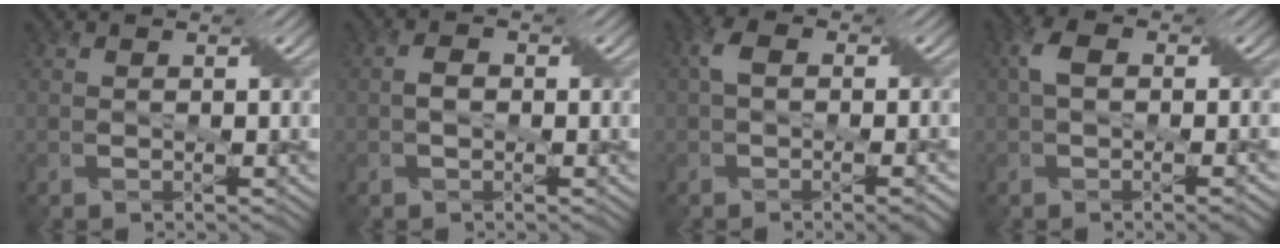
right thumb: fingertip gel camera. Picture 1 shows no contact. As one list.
[{"total": 1.7, "force": [-0.3, 1.2, 1.2], "torque": [-0.026, 0.004, -0.007]}, {"total": 4.8, "force": [-0.5, 2.4, 4.1], "torque": [-0.084, 0.006, -0.010]}, {"total": 4.4, "force": [0.0, 2.4, 3.7], "torque": [-0.075, 0.007, -0.004]}]